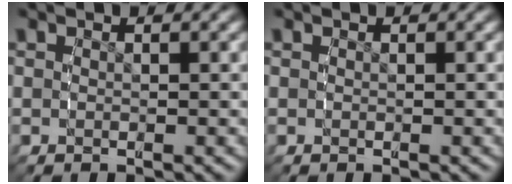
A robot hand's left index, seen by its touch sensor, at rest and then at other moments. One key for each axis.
{"total": 0.0}